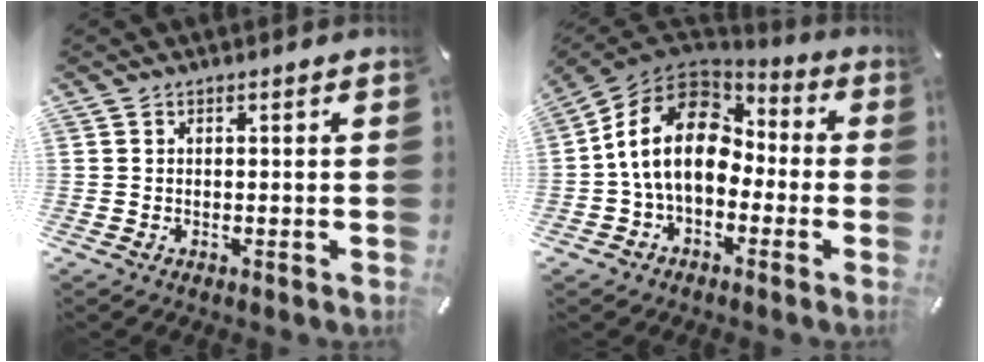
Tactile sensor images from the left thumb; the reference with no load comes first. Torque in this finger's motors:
{"motor_torque": [2.36, 2.65, 2.33, 0.01, 0.61]}